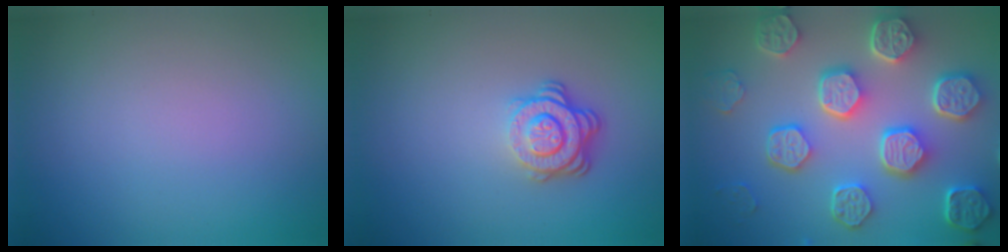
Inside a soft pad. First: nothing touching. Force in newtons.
{"total": 3.7, "press": 2.7, "slide": 2.5}
{"total": 8.8, "press": 6.7, "slide": 5.6}